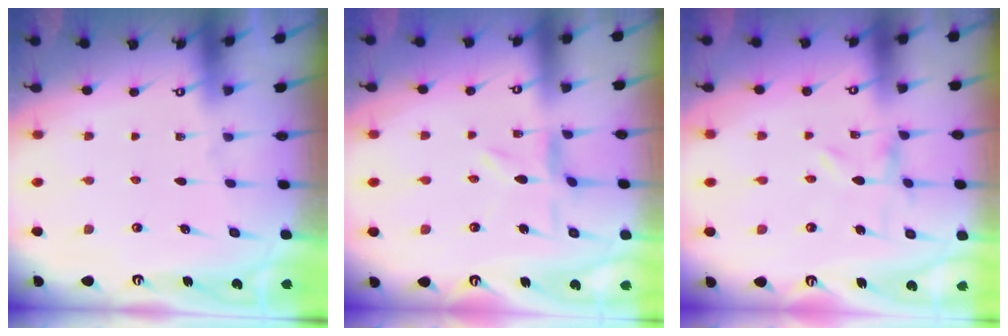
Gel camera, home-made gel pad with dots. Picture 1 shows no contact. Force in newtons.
{"total": 2.1, "press": 2.1, "slide": 0.3}
{"total": 0.0}